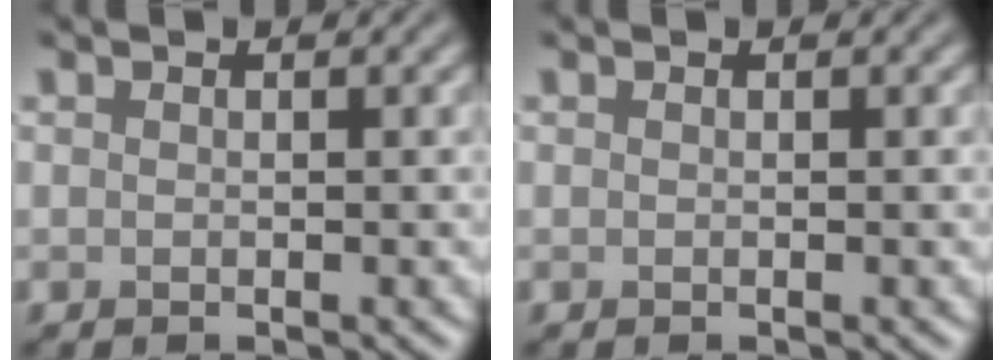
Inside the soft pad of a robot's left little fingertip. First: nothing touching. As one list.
[{"total": 0.0}]